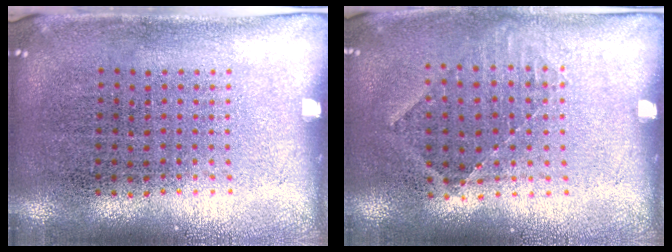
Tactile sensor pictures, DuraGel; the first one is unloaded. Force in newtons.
{"total": 0.8, "press": 0.8, "slide": 0.3}